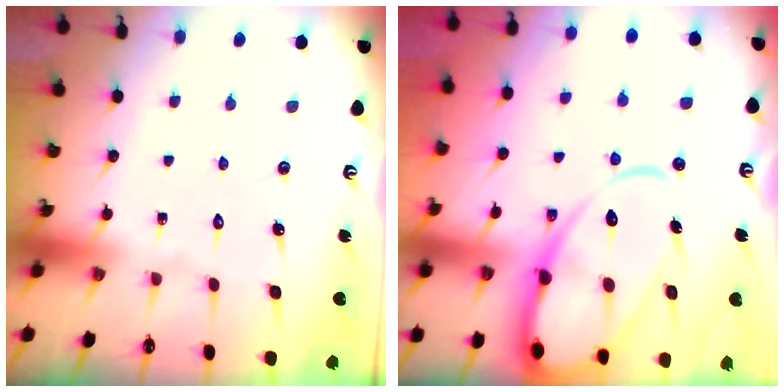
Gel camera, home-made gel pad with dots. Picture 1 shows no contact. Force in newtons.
{"total": 18.3, "press": 18.2, "slide": 1.7}